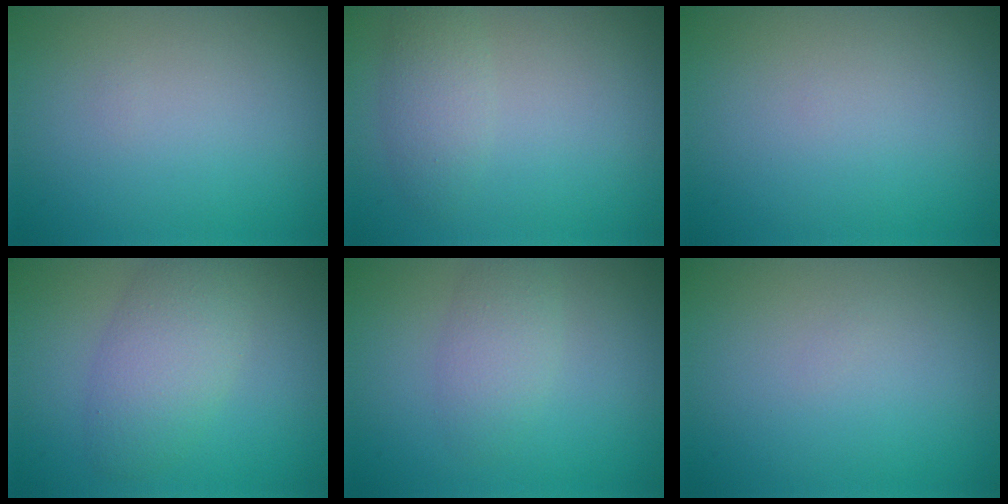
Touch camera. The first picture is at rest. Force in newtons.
{"total": 2.1, "press": 2.1, "slide": 0.2}
{"total": 0.0}
{"total": 4.3, "press": 4.3, "slide": 0.1}
{"total": 2.3, "press": 2.3, "slide": 0.1}
{"total": 0.0}